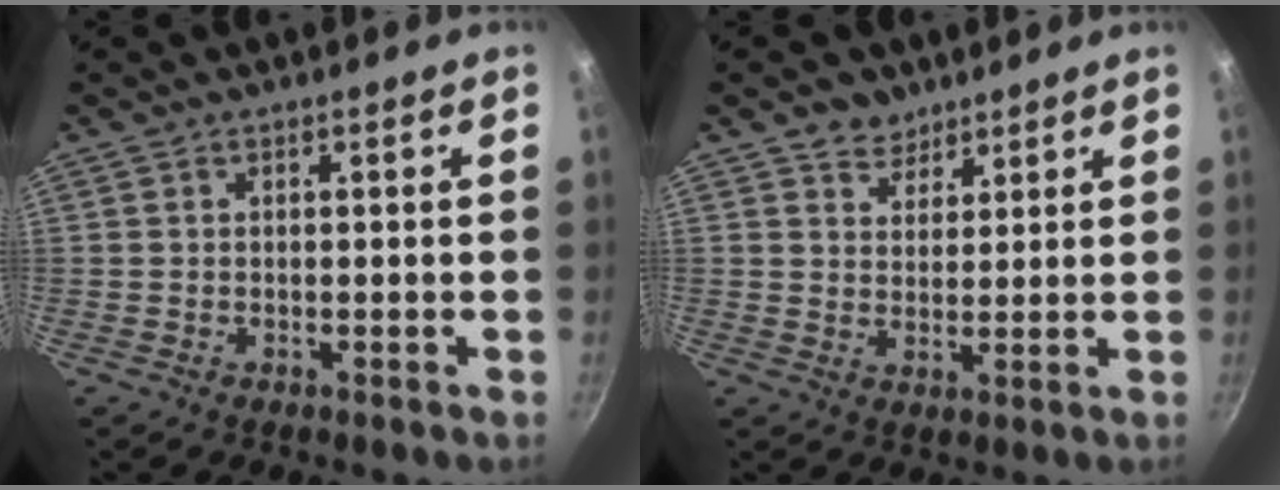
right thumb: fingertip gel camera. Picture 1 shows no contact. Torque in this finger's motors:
{"motor_torque": [-0.08, -0.27, -0.48, 0.13, -0.01]}